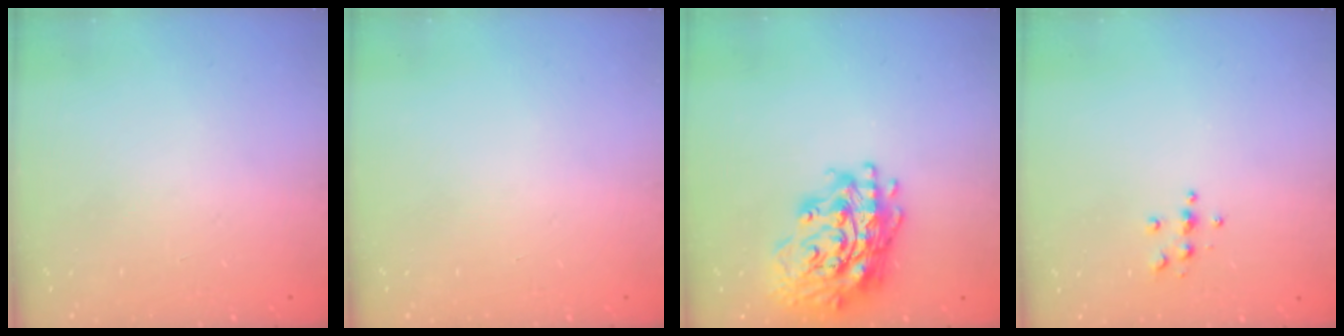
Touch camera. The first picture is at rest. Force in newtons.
{"total": 0.0}
{"total": 19.4, "press": 19.2, "slide": 3.0}
{"total": 4.0, "press": 3.9, "slide": 0.4}